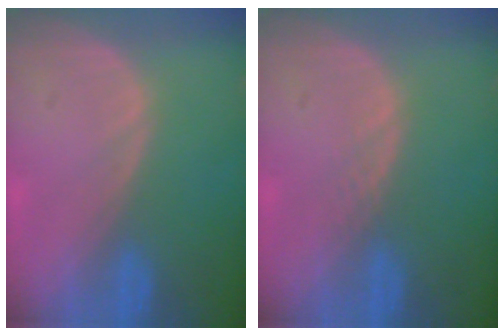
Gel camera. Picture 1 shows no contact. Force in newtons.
{"total": 1.0, "press": 1.0, "slide": 0.1}